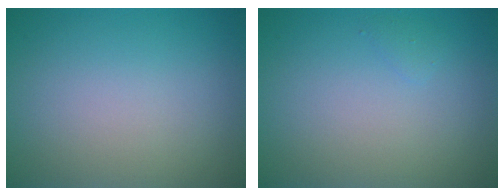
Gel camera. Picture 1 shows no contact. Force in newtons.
{"total": 0.5, "press": 0.5, "slide": 0.0}